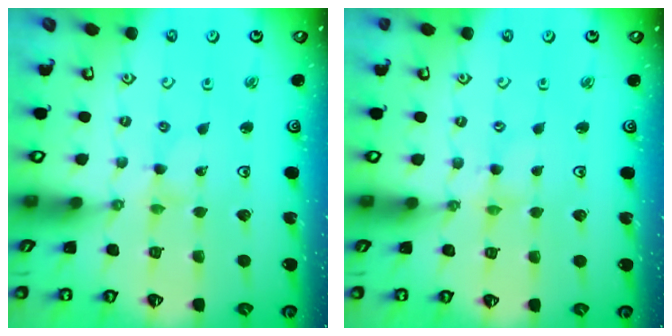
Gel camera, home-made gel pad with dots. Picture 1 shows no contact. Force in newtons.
{"total": 1.6, "press": 1.6, "slide": 0.2}